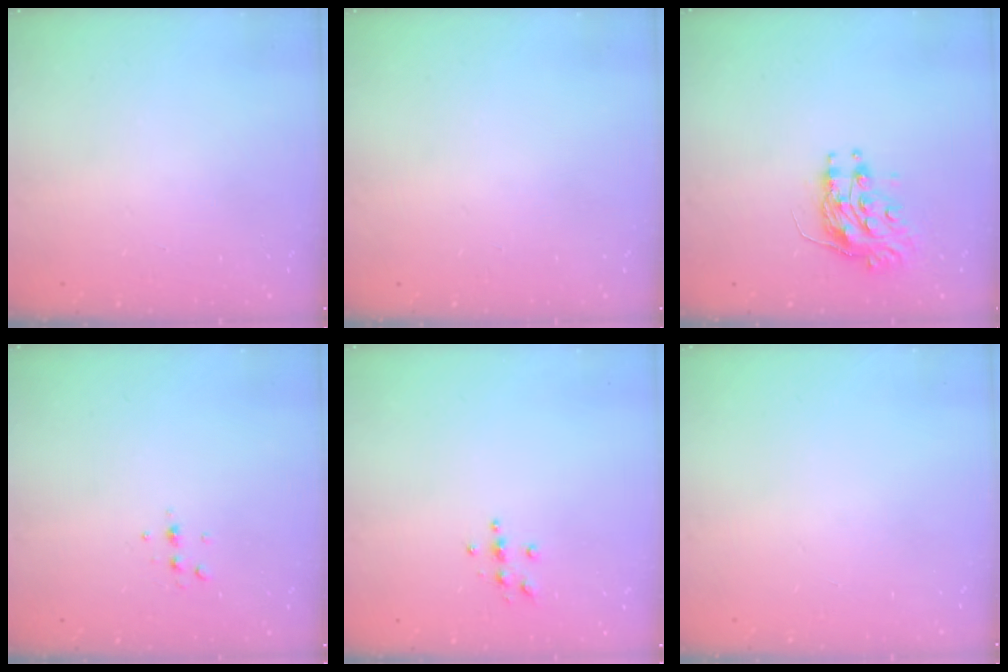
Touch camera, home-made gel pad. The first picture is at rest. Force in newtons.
{"total": 0.0}
{"total": 9.2, "press": 9.2, "slide": 0.5}
{"total": 4.0, "press": 3.9, "slide": 0.9}
{"total": 3.9, "press": 3.8, "slide": 0.4}
{"total": 0.0}